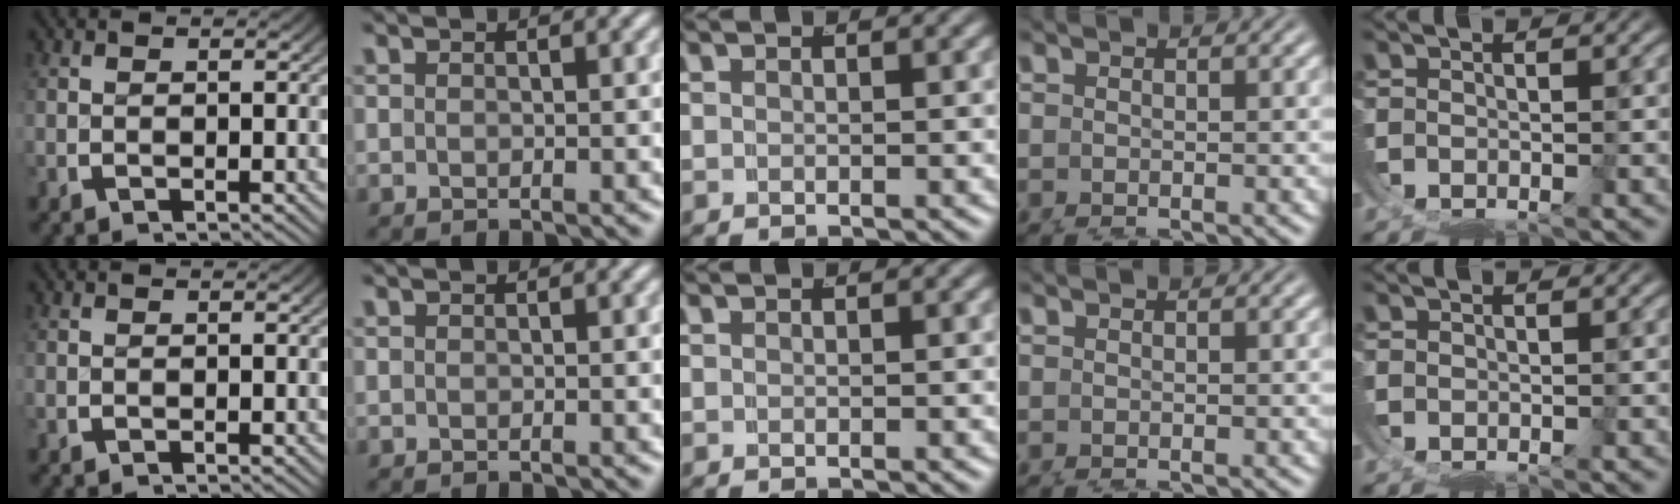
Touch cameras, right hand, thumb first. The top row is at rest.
{"little": {"total": 0.5, "force": [0.5, -0.1, -0.2], "torque": [0.000, -0.002, 0.011]}}